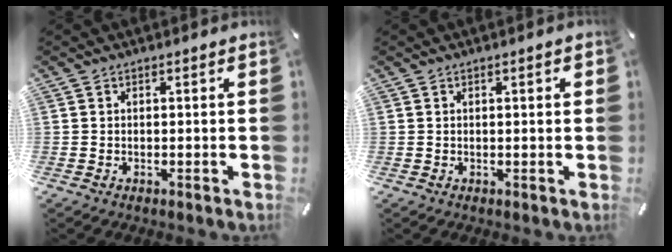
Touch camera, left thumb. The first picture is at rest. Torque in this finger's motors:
{"motor_torque": [-0.09, -0.22, -0.35, -0.06, 0.07]}